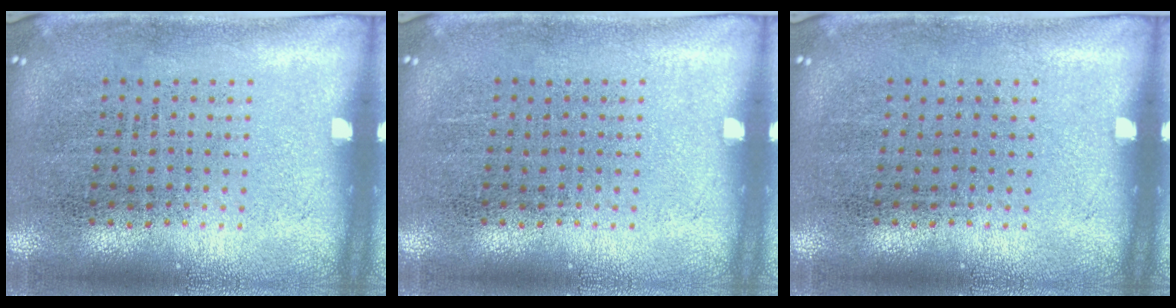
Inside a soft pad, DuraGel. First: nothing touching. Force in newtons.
{"total": 0.0}
{"total": 0.0}